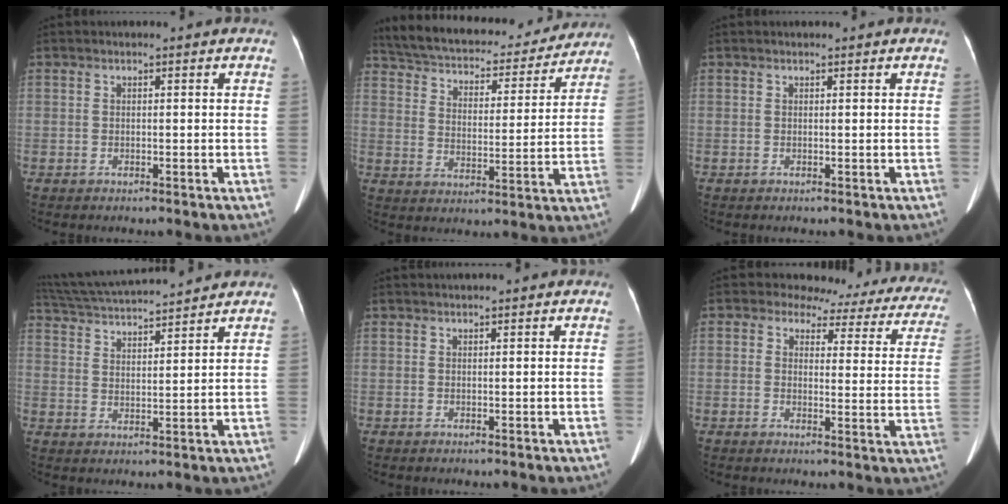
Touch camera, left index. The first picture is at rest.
{"total": 23.1, "force": [20.6, 6.9, 7.8], "torque": [-0.137, 0.004, 0.283]}
{"total": 1.2, "force": [1.1, 0.4, 0.4], "torque": [-0.005, 0.014, 0.013]}
{"total": 15.9, "force": [14.7, 1.0, 6.1], "torque": [-0.117, 0.031, 0.237]}
{"total": 4.1, "force": [3.7, 0.0, 1.7], "torque": [-0.019, 0.023, 0.046]}
{"total": 15.8, "force": [13.8, 6.8, 3.7], "torque": [-0.009, -0.045, 0.121]}